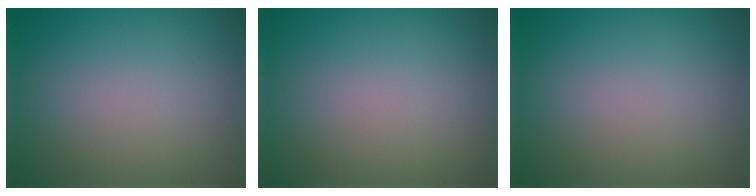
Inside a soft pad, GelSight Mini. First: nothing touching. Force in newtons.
{"total": 0.0}
{"total": 0.0}